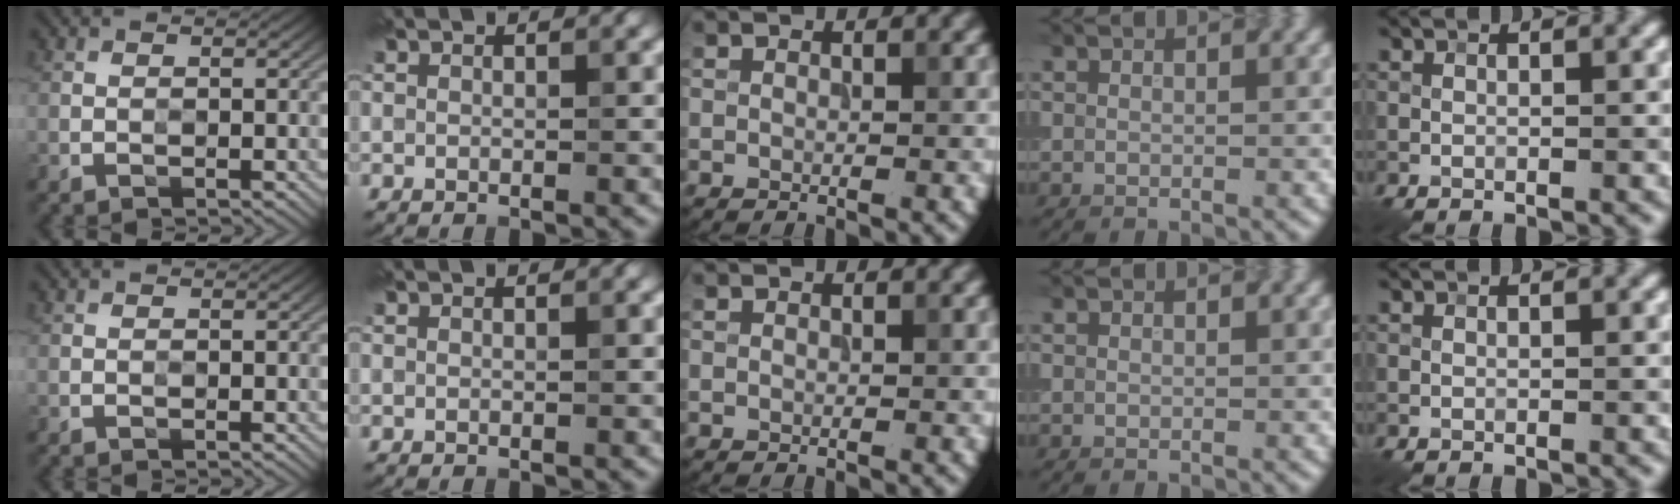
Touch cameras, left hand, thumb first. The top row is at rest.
{}